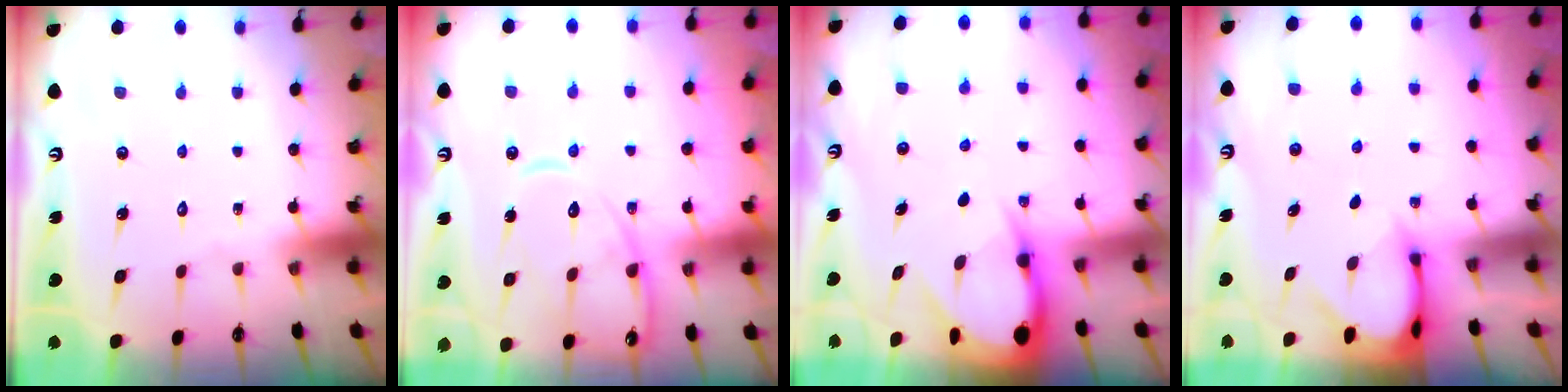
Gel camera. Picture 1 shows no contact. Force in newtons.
{"total": 14.0, "press": 14.0, "slide": 1.3}
{"total": 5.8, "press": 5.8, "slide": 0.7}
{"total": 3.0, "press": 3.0, "slide": 0.3}